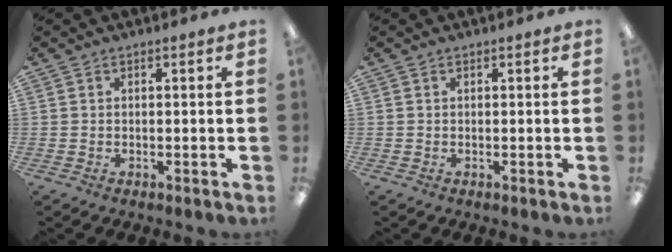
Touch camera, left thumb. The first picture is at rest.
{"total": 0.0}